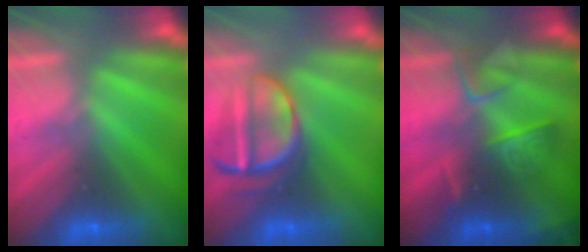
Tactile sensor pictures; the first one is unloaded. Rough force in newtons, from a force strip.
{"total": 3.6}
{"total": 2.7}